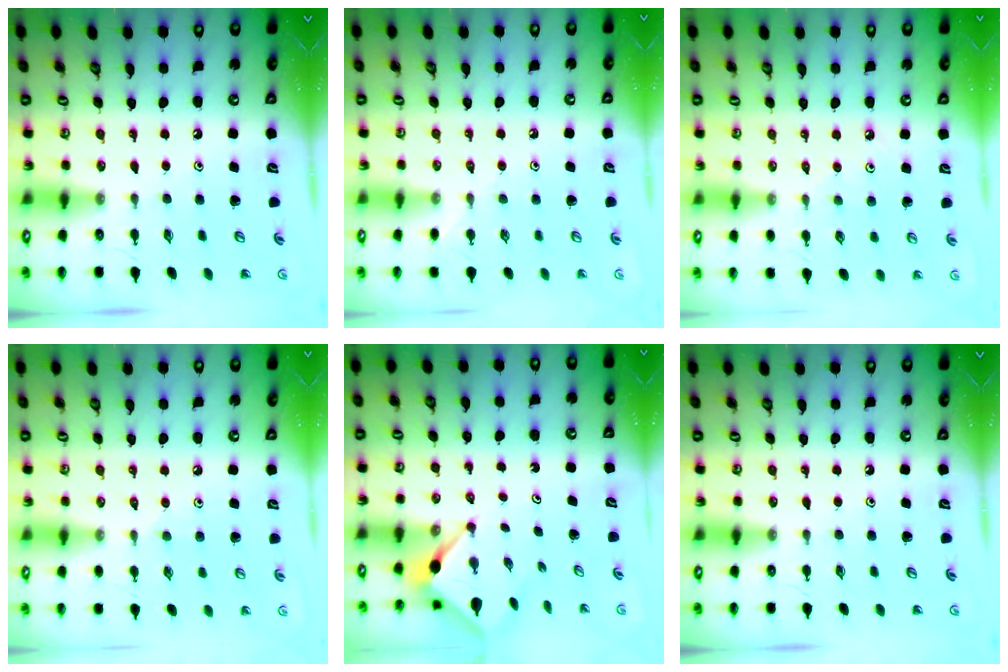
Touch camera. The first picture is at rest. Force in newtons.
{"total": 1.8, "press": 1.7, "slide": 0.4}
{"total": 2.7, "press": 2.6, "slide": 0.5}
{"total": 6.5, "press": 6.5, "slide": 0.7}
{"total": 3.1, "press": 3.1, "slide": 0.3}
{"total": 0.0}